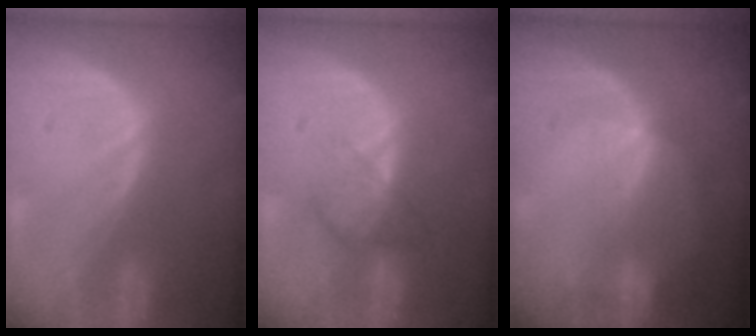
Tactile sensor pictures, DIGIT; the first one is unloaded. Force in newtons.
{"total": 4.1, "press": 3.5, "slide": 2.0}
{"total": 2.4, "press": 2.1, "slide": 1.2}